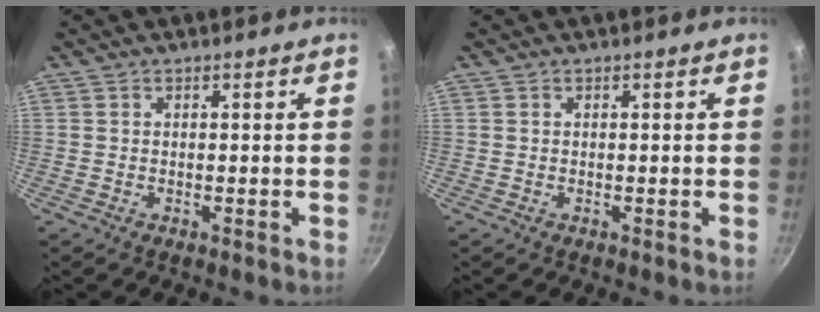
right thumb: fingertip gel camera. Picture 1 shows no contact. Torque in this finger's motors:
{"motor_torque": [-0.01, -0.02, 0.04, 0.10, 0.04]}